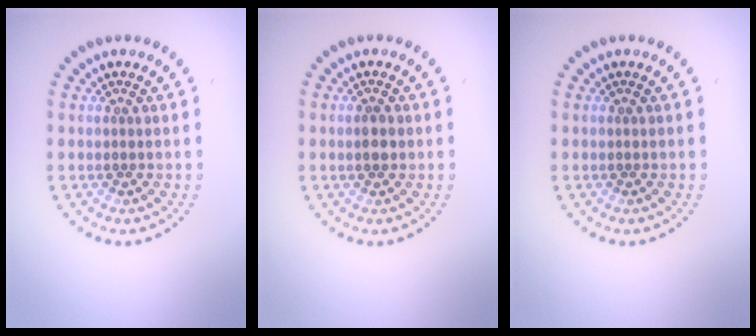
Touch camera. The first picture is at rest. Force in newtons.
{"total": 1.7, "press": 1.7, "slide": 0.2}
{"total": 0.0}